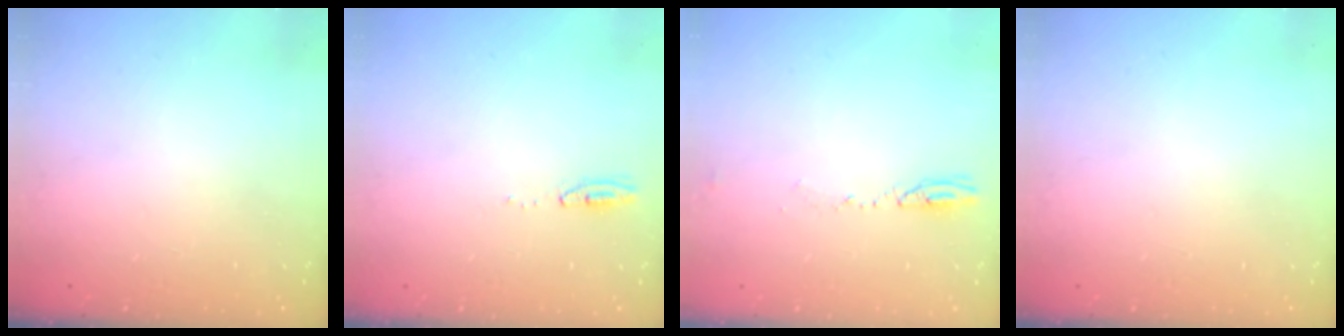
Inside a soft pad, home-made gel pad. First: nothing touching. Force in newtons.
{"total": 11.2, "press": 5.8, "slide": 9.6}
{"total": 3.9, "press": 3.8, "slide": 1.2}
{"total": 0.0}